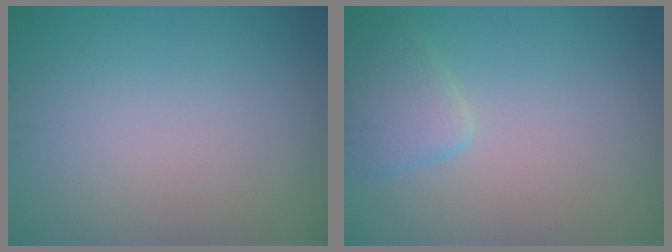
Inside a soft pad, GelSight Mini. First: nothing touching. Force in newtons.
{"total": 2.3, "press": 2.3, "slide": 0.2}